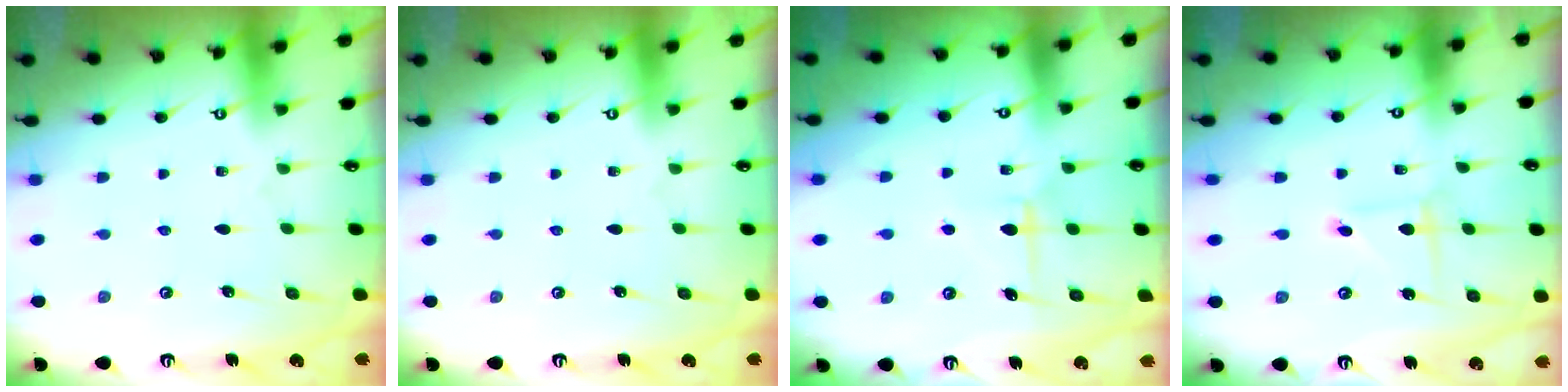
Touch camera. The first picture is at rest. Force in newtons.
{"total": 0.0}
{"total": 7.1, "press": 7.1, "slide": 0.2}
{"total": 1.8, "press": 1.8, "slide": 0.2}